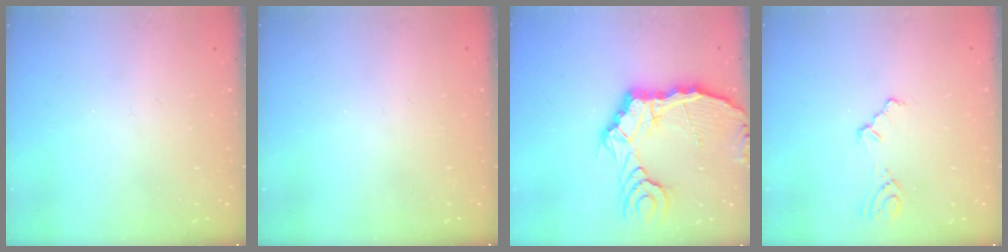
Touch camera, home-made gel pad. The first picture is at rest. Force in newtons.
{"total": 0.0}
{"total": 13.7, "press": 13.5, "slide": 1.9}
{"total": 3.0, "press": 3.0, "slide": 0.4}